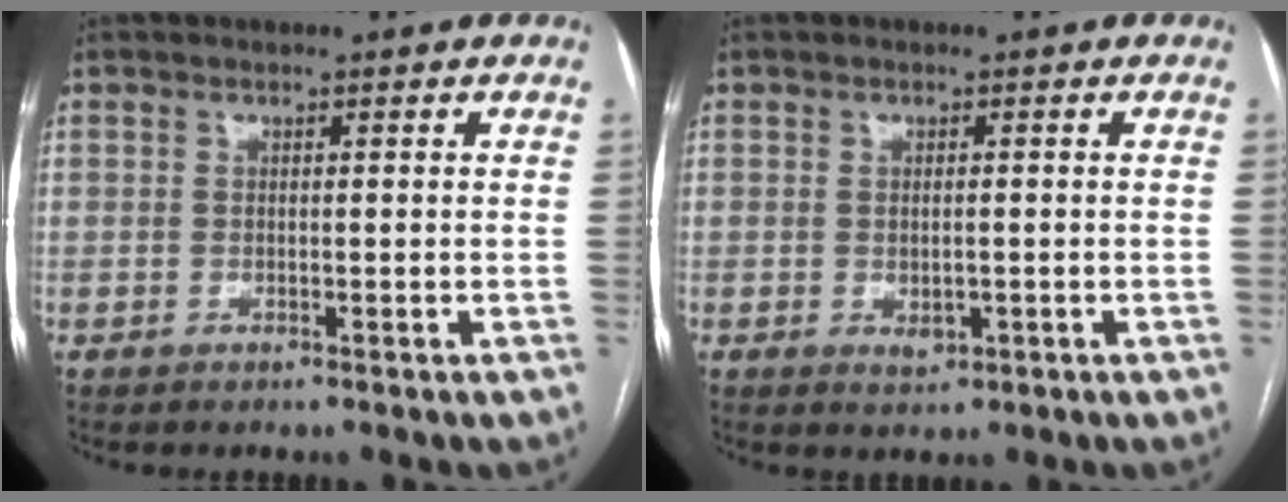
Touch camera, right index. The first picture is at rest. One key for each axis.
{"total": 2.0, "fx": -0.5, "fy": 1.1, "fz": 1.7, "tx": -0.027, "ty": -0.002, "tz": 0.000}